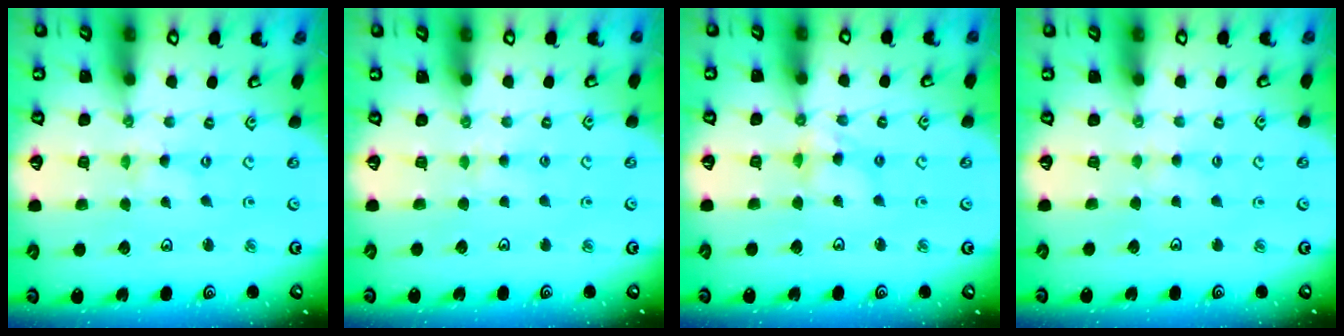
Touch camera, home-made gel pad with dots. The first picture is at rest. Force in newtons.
{"total": 3.0, "press": 3.0, "slide": 0.4}
{"total": 6.0, "press": 6.0, "slide": 0.5}
{"total": 2.2, "press": 2.2, "slide": 0.5}